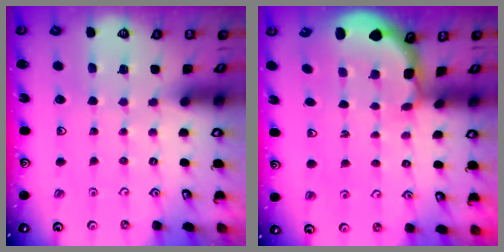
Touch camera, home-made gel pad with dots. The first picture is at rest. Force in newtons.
{"total": 2.0, "press": 2.0, "slide": 0.3}